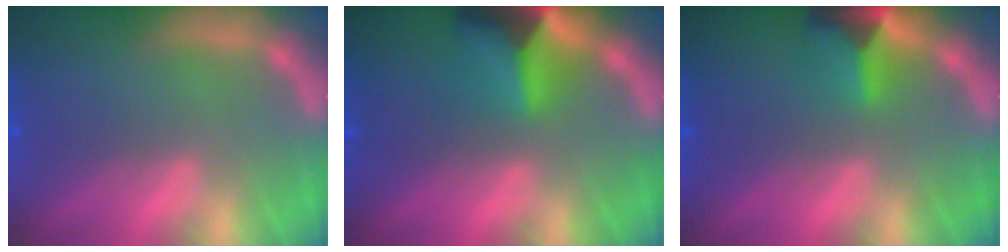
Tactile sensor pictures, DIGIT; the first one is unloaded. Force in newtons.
{"total": 6.4}
{"total": 3.9}